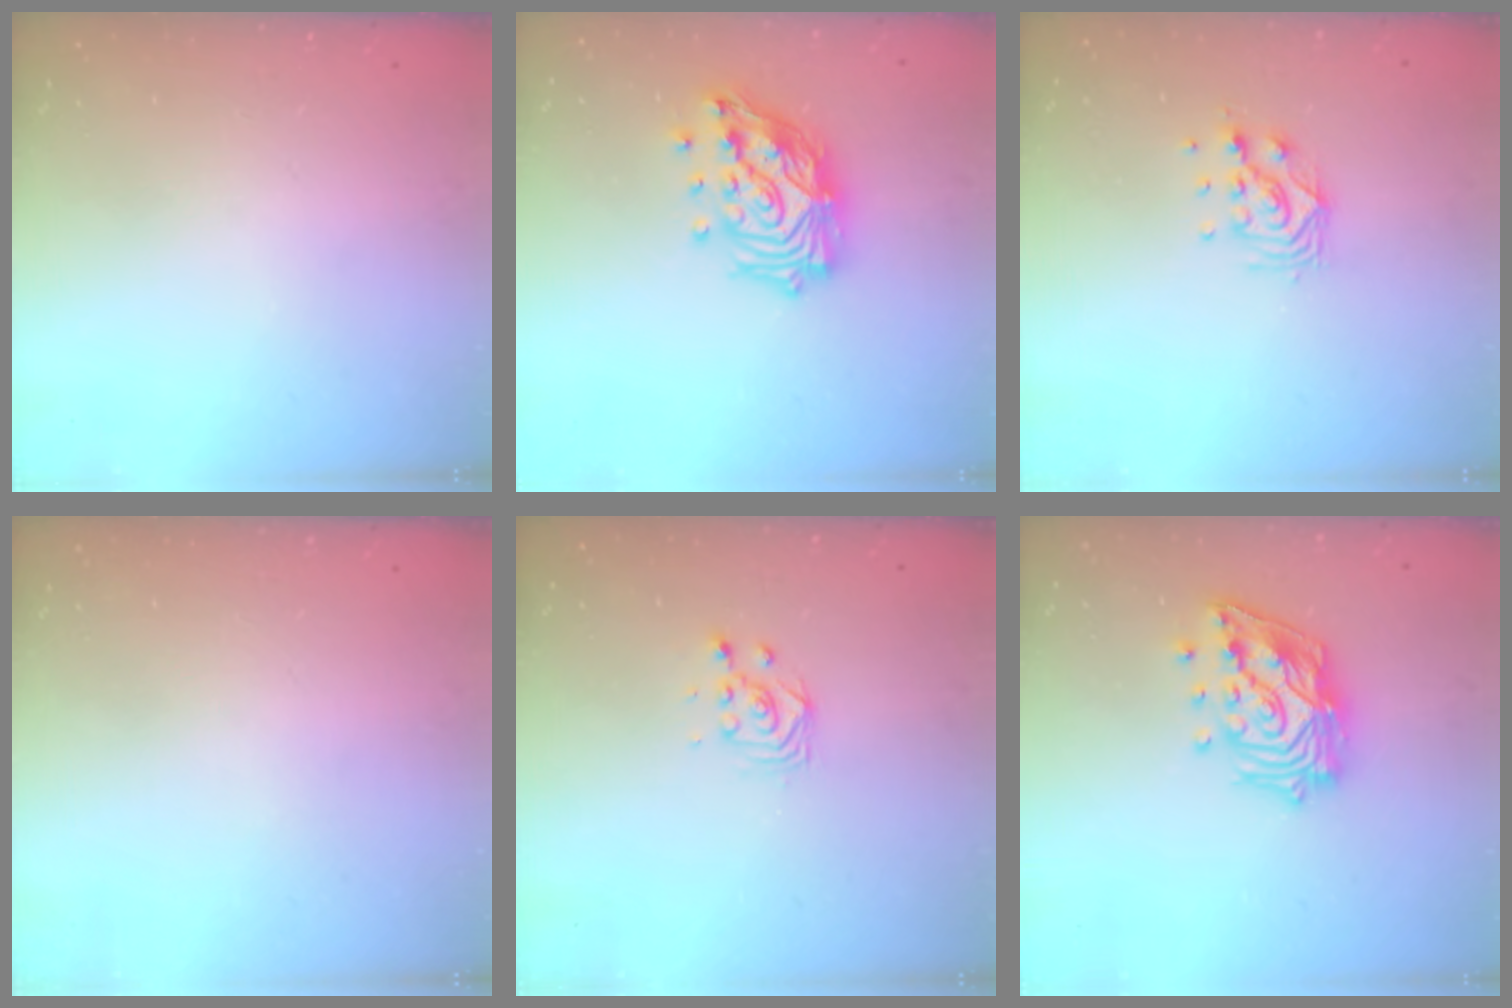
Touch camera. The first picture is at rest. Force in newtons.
{"total": 18.2, "press": 18.1, "slide": 1.6}
{"total": 9.2, "press": 9.2, "slide": 0.7}
{"total": 0.0}
{"total": 2.8, "press": 2.8, "slide": 0.3}
{"total": 17.5, "press": 17.5, "slide": 1.4}